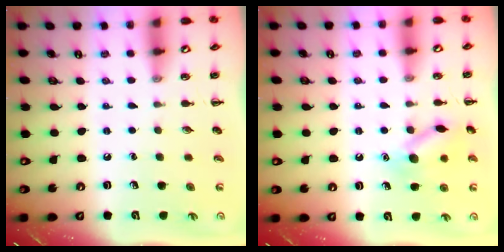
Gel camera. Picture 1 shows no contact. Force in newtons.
{"total": 11.4, "press": 11.4, "slide": 0.5}